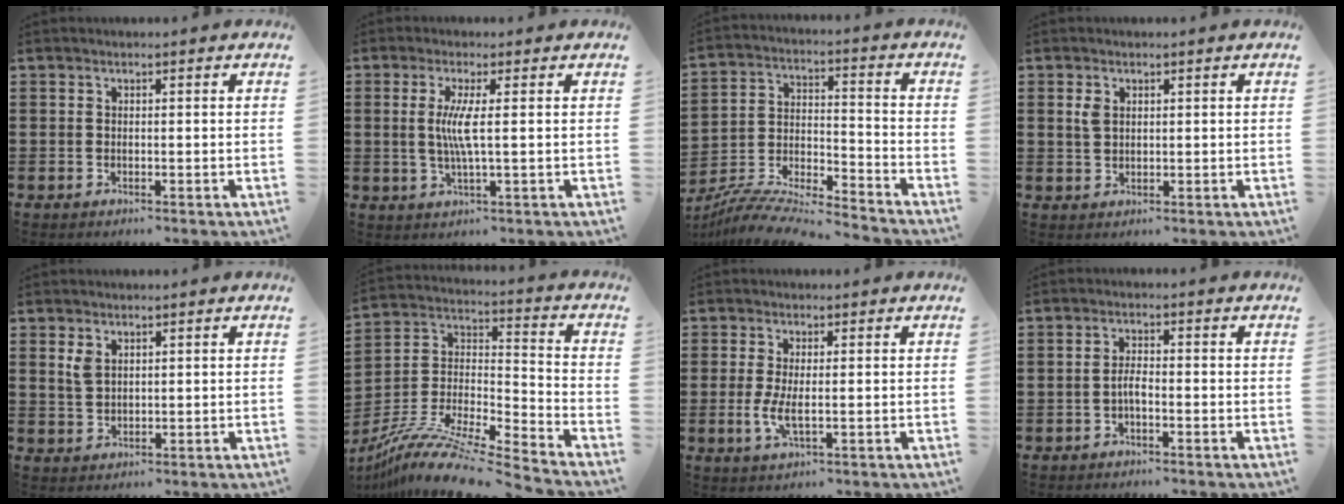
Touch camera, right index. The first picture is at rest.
{"total": 4.9, "force": [0.2, -0.1, 4.9], "torque": [-0.100, -0.012, -0.001]}
{"total": 9.3, "force": [-8.9, 0.5, 2.6], "torque": [-0.058, 0.002, -0.179]}
{"total": 2.2, "force": [0.8, 1.3, 1.5], "torque": [-0.034, 0.005, 0.015]}
{"total": 2.5, "force": [1.4, 1.4, 1.6], "torque": [-0.035, 0.004, 0.025]}
{"total": 12.1, "force": [-10.4, 0.7, 6.1], "torque": [-0.127, 0.004, -0.209]}
{"total": 3.7, "force": [-0.4, 1.0, 3.5], "torque": [-0.078, -0.005, -0.011]}
{"total": 2.3, "force": [-1.1, 0.5, 1.9], "torque": [-0.044, -0.004, -0.023]}